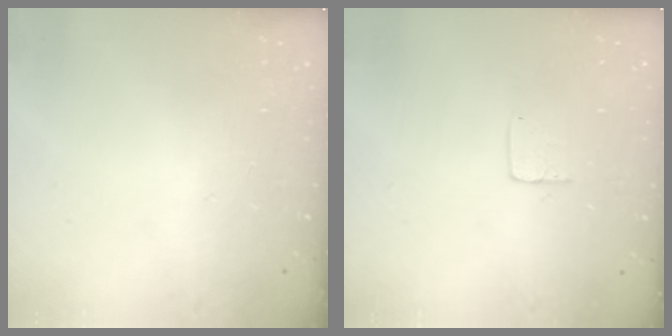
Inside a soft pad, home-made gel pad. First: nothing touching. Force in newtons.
{"total": 3.6, "press": 3.6, "slide": 0.2}